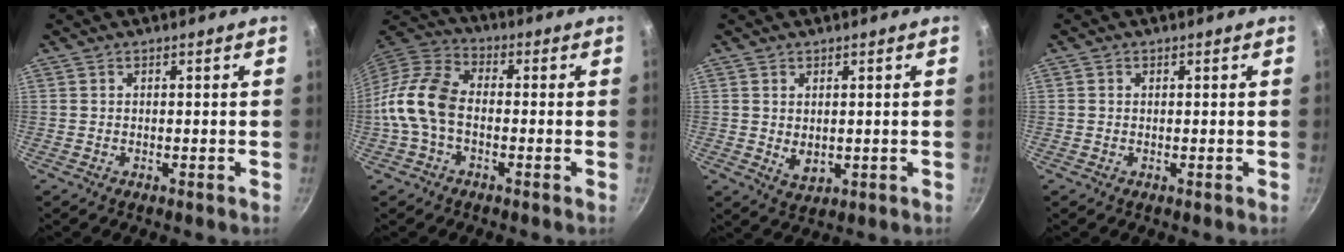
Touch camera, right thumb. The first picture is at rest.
{"total": 12.0, "force": [-2.3, 7.6, 8.9], "torque": [-0.165, 0.038, -0.066]}
{"total": 3.5, "force": [0.5, 2.4, 2.6], "torque": [-0.040, -0.012, 0.015]}
{"total": 0.5, "force": [0.1, 0.5, 0.1], "torque": [0.000, 0.003, 0.000]}